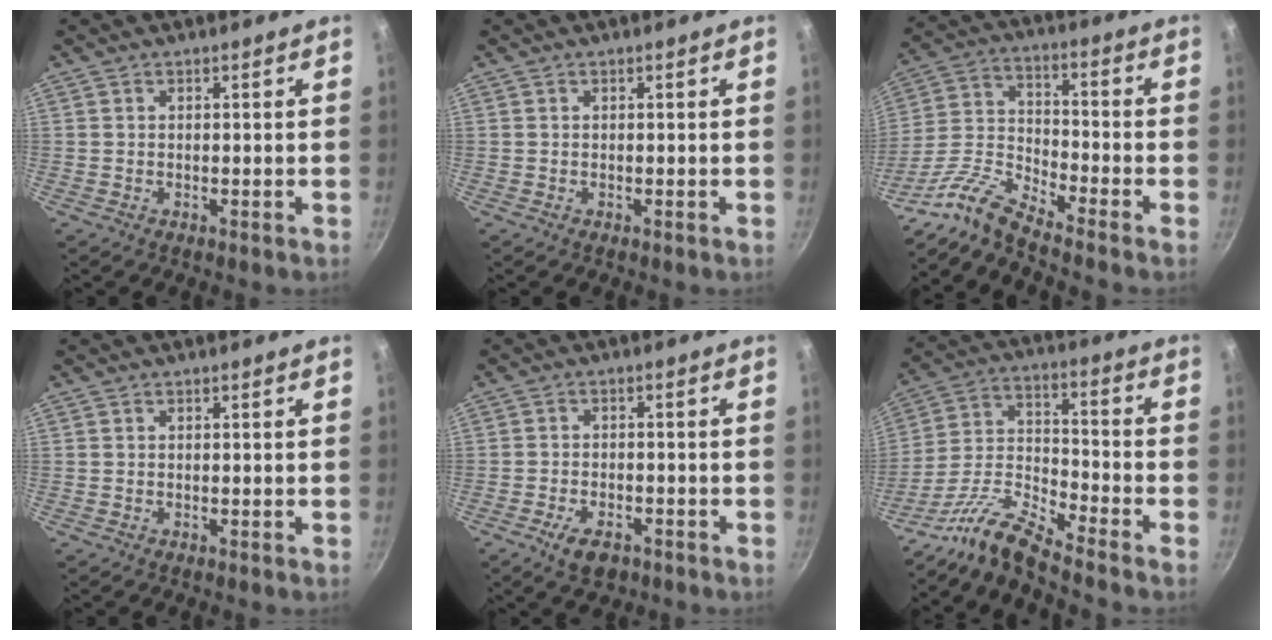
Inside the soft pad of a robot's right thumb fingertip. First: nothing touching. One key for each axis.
{"total": 0.0}
{"total": 10.2, "fx": -9.1, "fy": 1.6, "fz": 4.2, "tx": -0.091, "ty": 0.072, "tz": -0.208}
{"total": 0.0}
{"total": 5.4, "fx": -3.2, "fy": 2.8, "fz": 3.4, "tx": -0.062, "ty": 0.017, "tz": -0.053}
{"total": 11.1, "fx": -9.9, "fy": 1.3, "fz": 5.0, "tx": -0.104, "ty": 0.078, "tz": -0.217}